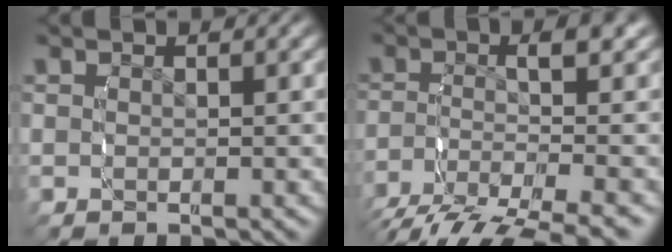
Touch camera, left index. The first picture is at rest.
{"total": 7.1, "force": [-4.5, 2.6, 4.9], "torque": [-0.085, -0.025, -0.052]}